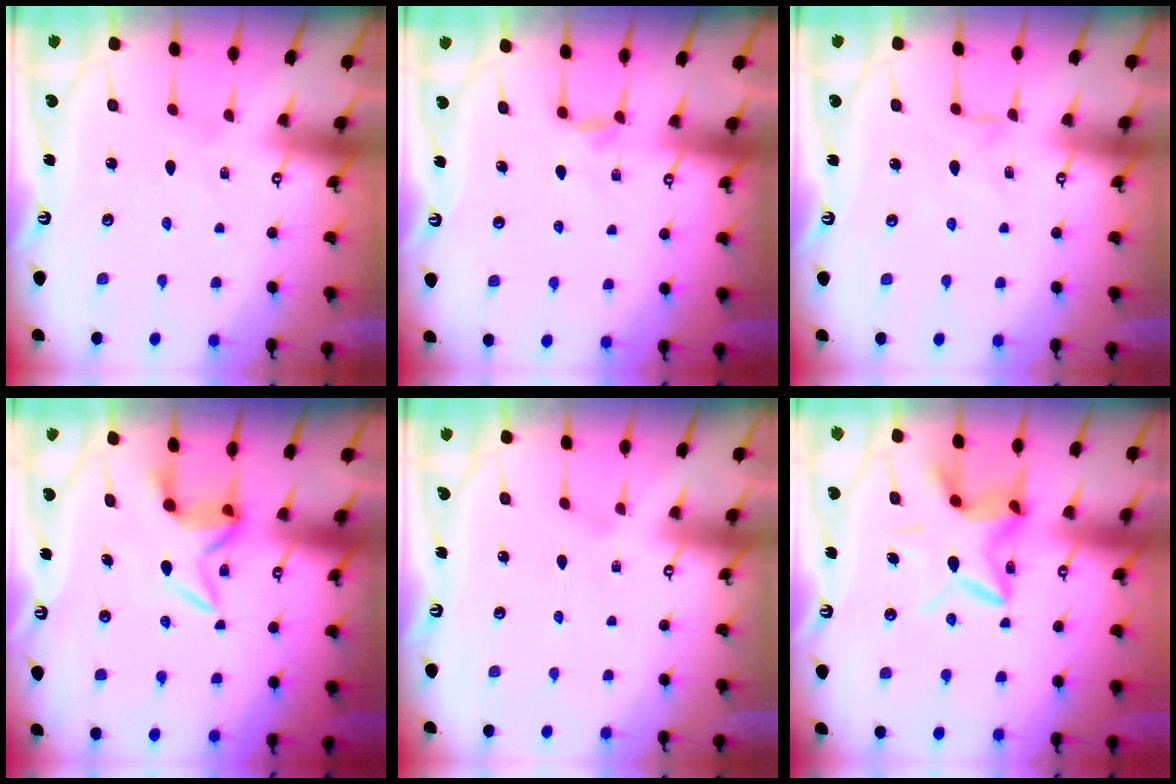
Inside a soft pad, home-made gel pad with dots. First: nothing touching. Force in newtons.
{"total": 4.8, "press": 4.7, "slide": 0.7}
{"total": 2.5, "press": 2.5, "slide": 0.5}
{"total": 6.9, "press": 6.9, "slide": 0.5}
{"total": 1.6, "press": 1.5, "slide": 0.5}
{"total": 12.1, "press": 12.0, "slide": 1.2}